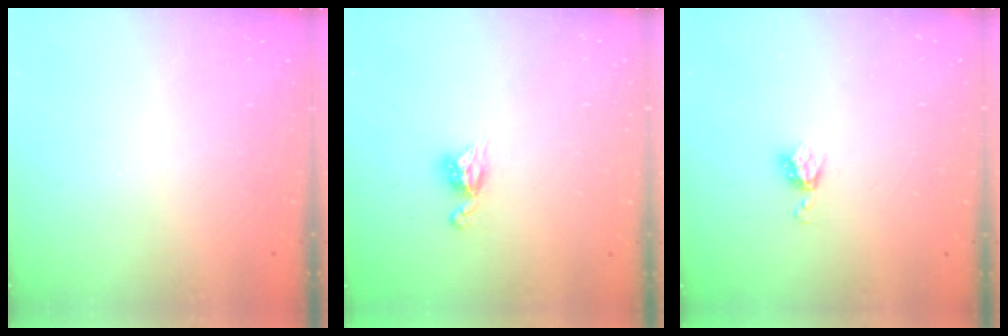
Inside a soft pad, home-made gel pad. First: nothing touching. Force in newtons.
{"total": 7.9, "press": 7.9, "slide": 0.6}
{"total": 4.5, "press": 4.4, "slide": 0.7}